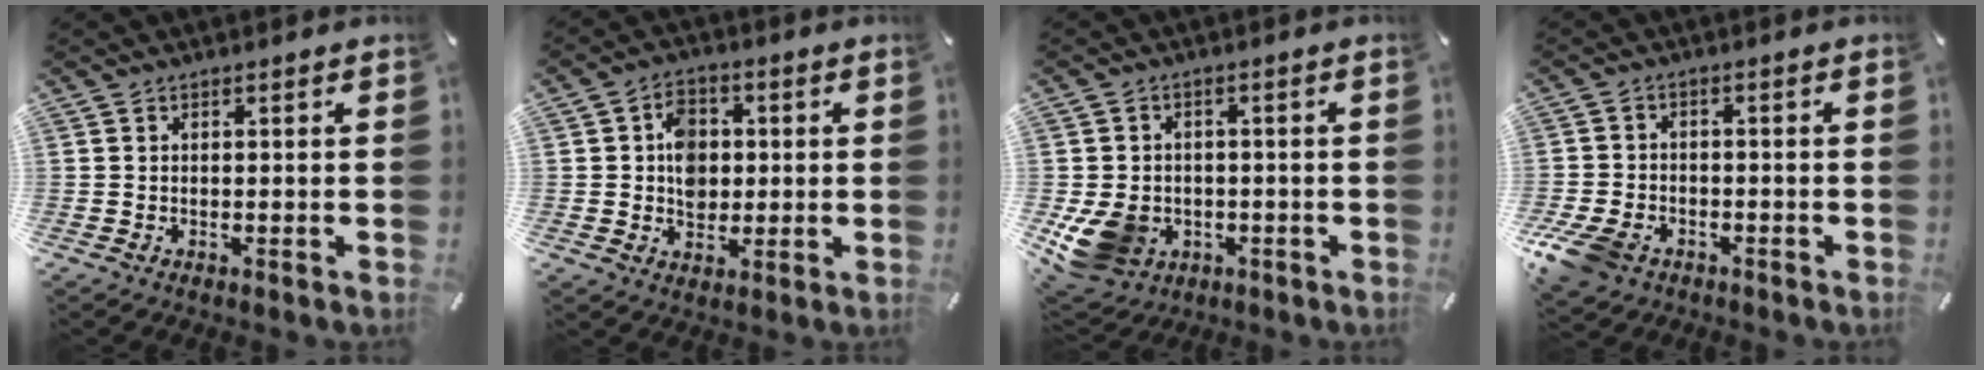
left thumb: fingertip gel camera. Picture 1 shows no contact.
{"total": 7.5, "force": [0.6, 6.4, 3.8], "torque": [-0.051, 0.005, 0.010]}
{"total": 10.0, "force": [-3.0, 8.2, 4.8], "torque": [-0.117, 0.016, -0.050]}
{"total": 7.3, "force": [-4.2, 4.8, 3.6], "torque": [-0.097, 0.011, -0.082]}